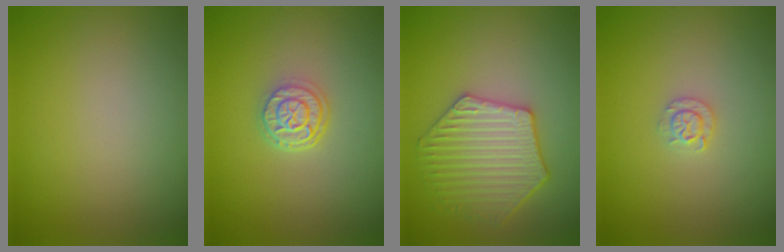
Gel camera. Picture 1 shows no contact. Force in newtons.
{"total": 2.8, "press": 2.1, "slide": 1.8}
{"total": 4.9, "press": 4.6, "slide": 1.7}
{"total": 1.3, "press": 1.3, "slide": 0.2}